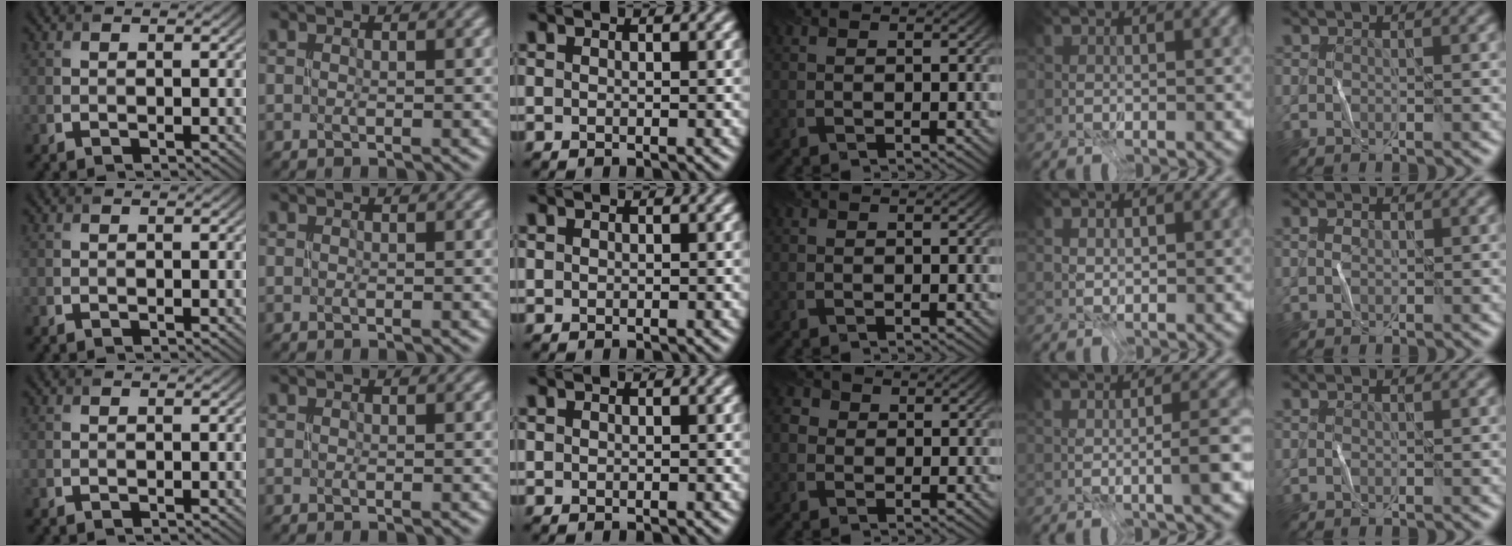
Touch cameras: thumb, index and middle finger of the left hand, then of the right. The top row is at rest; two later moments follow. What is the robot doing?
{"motion": "fold", "object": "receipt paper"}